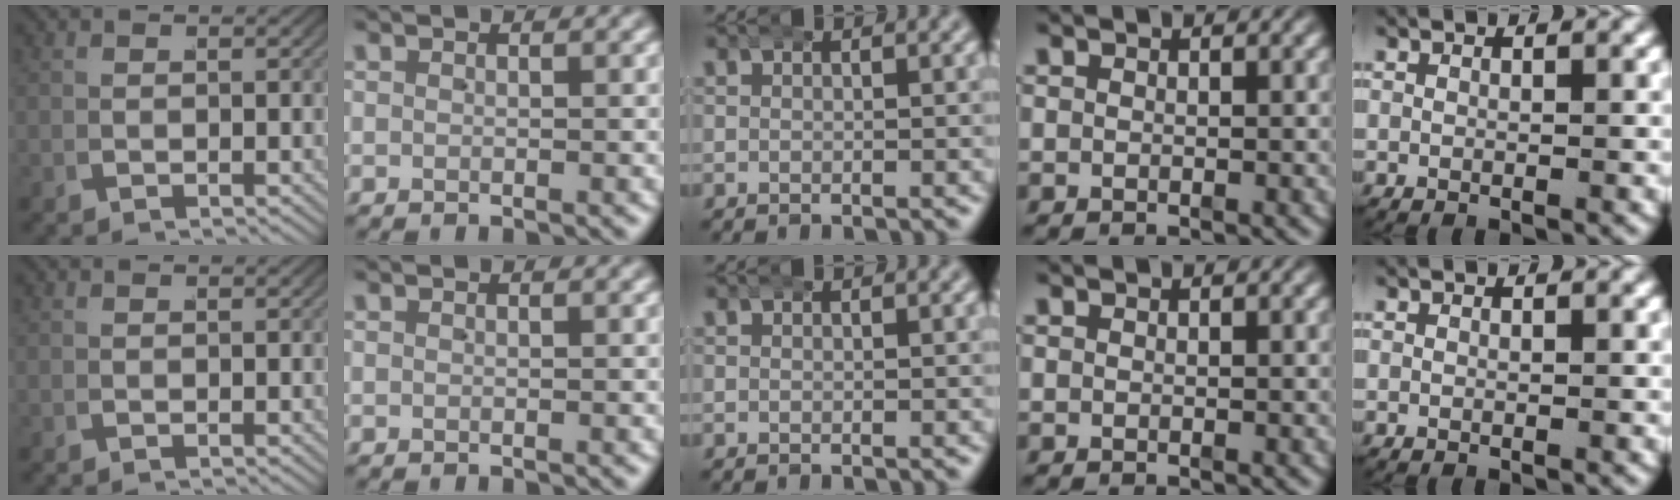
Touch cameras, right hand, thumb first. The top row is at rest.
{}